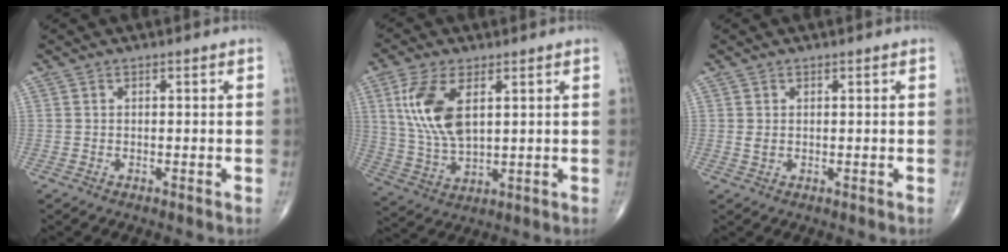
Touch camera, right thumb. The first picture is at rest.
{"total": 12.0, "force": [3.7, 5.9, 9.7], "torque": [-0.203, -0.012, 0.079]}
{"total": 1.1, "force": [0.3, 0.7, 0.7], "torque": [-0.013, -0.003, 0.010]}